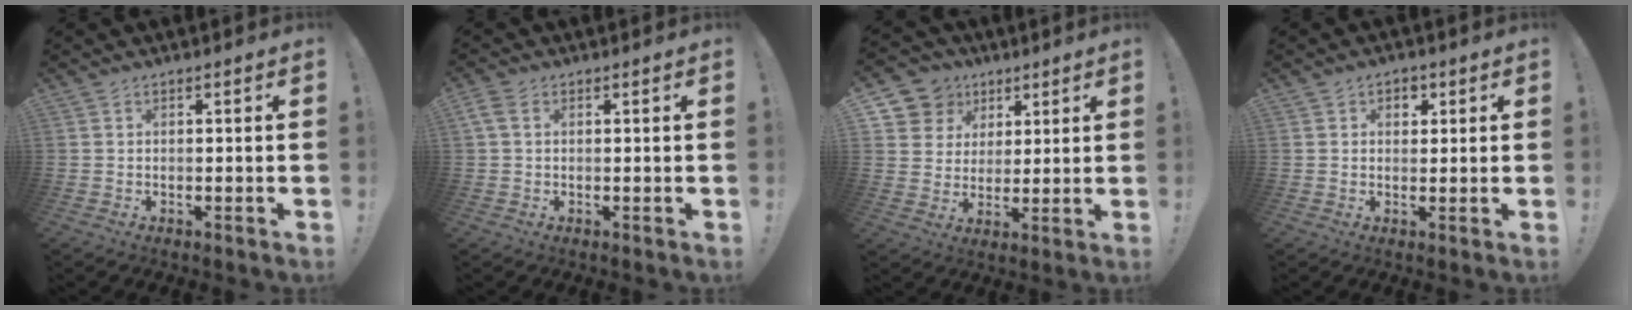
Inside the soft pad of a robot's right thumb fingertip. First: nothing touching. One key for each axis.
{"total": 3.3, "fx": 1.0, "fy": 2.2, "fz": 2.2, "tx": -0.049, "ty": 0.008, "tz": 0.023}
{"total": 9.7, "fx": 4.5, "fy": 8.5, "fz": 1.9, "tx": -0.024, "ty": -0.032, "tz": 0.092}
{"total": 3.2, "fx": 1.1, "fy": 2.7, "fz": 1.2, "tx": -0.013, "ty": 0.003, "tz": 0.016}